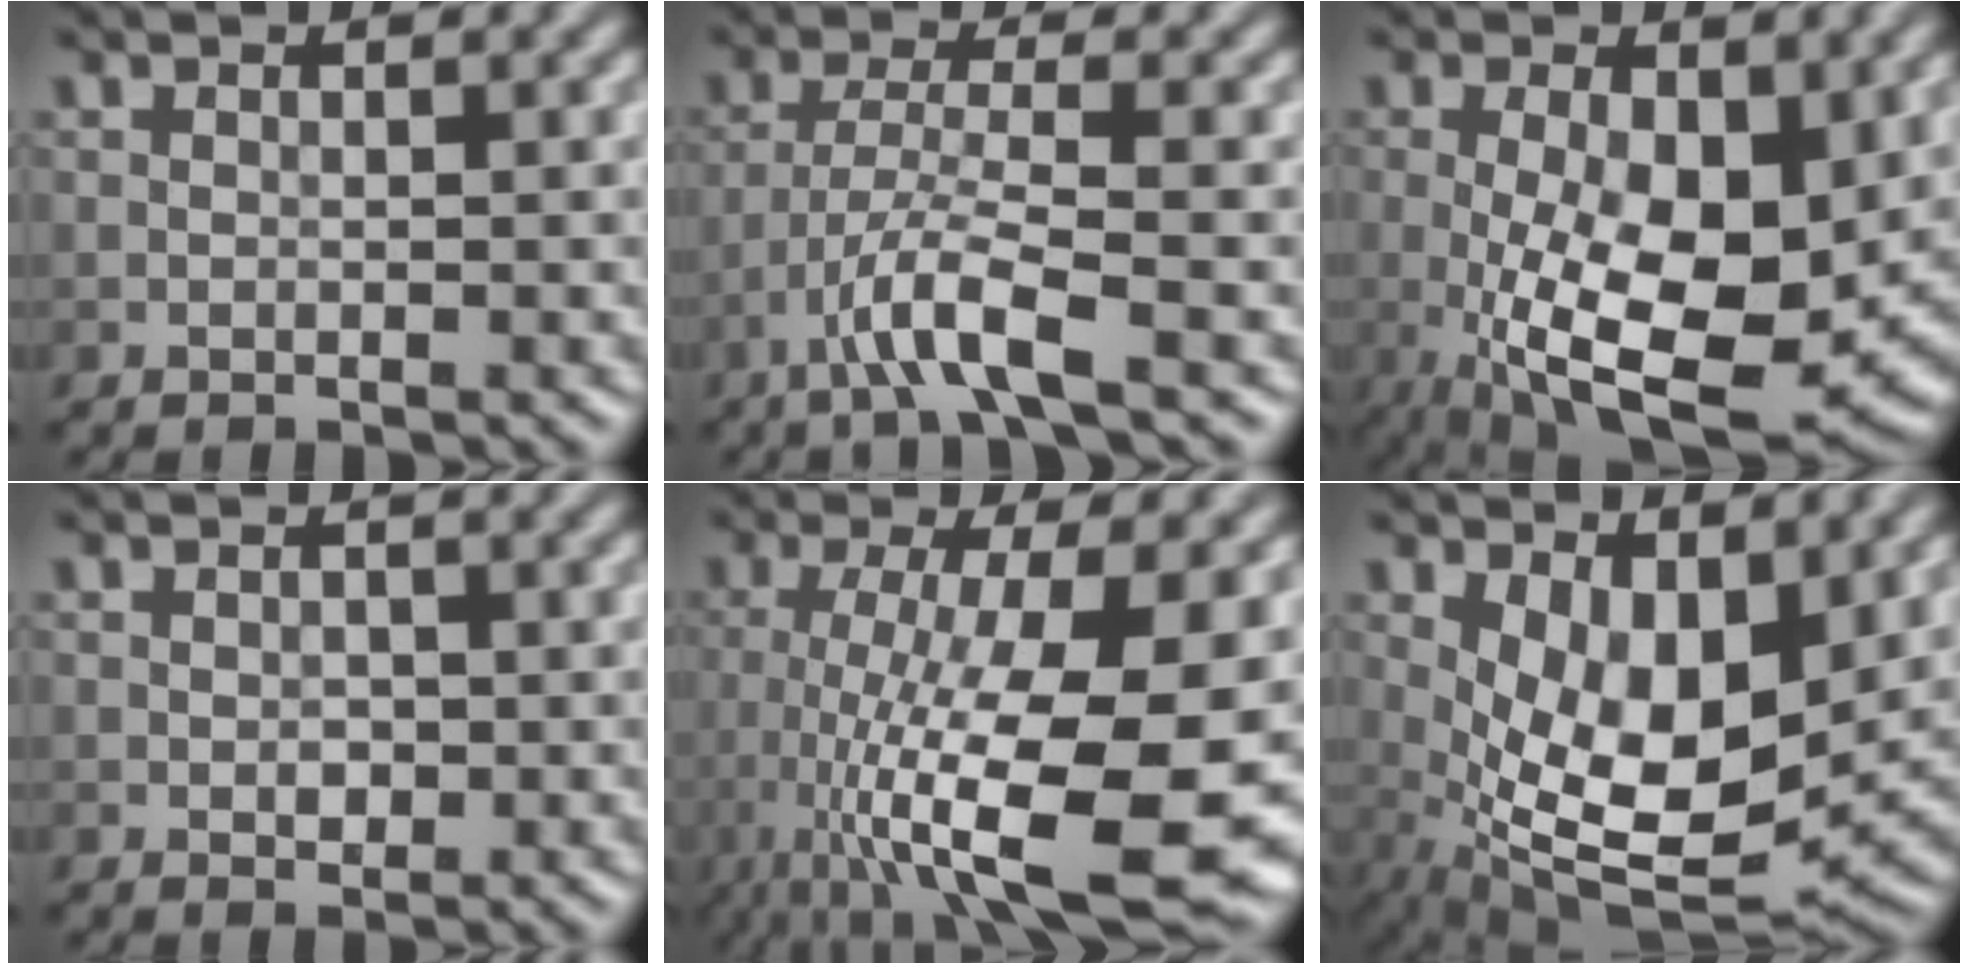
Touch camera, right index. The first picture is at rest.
{"total": 4.5, "force": [-2.6, 0.4, 3.6], "torque": [-0.067, 0.007, -0.060]}
{"total": 12.9, "force": [-2.2, 5.7, 11.4], "torque": [-0.193, -0.023, -0.031]}
{"total": 1.2, "force": [-0.1, 0.9, 0.9], "torque": [-0.013, -0.003, -0.002]}
{"total": 13.9, "force": [-3.5, 4.1, 12.8], "torque": [-0.211, -0.024, -0.054]}
{"total": 9.4, "force": [0.7, 4.6, 8.2], "torque": [-0.153, -0.022, 0.020]}